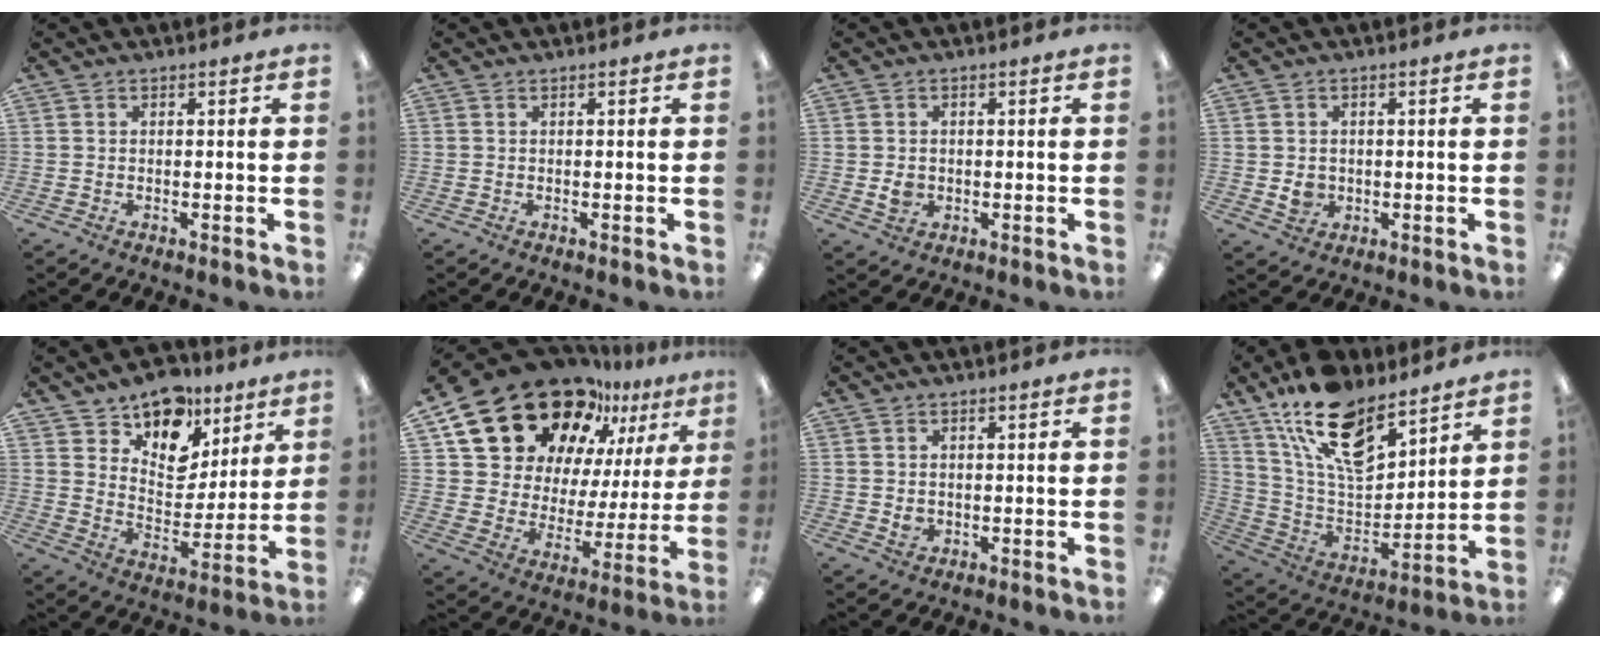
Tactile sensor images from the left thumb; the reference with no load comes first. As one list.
[{"total": 0.0}, {"total": 3.1, "force": [-0.2, 2.7, 1.5], "torque": [-0.011, -0.001, -0.006]}, {"total": 3.4, "force": [-0.1, 3.1, 1.4], "torque": [-0.009, -0.001, -0.003]}, {"total": 13.9, "force": [10.4, 8.3, 4.1], "torque": [-0.074, -0.076, 0.195]}, {"total": 24.3, "force": [18.1, 12.0, 10.9], "torque": [-0.194, -0.122, 0.331]}, {"total": 2.3, "force": [0.4, 2.0, 1.0], "torque": [-0.004, -0.002, 0.004]}, {"total": 18.9, "force": [13.0, 8.8, 10.5], "torque": [-0.193, -0.072, 0.234]}]